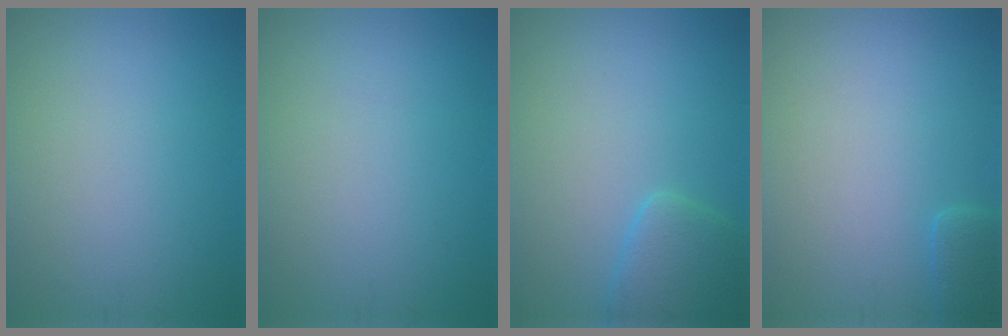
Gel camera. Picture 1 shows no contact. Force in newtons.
{"total": 0.0}
{"total": 2.9, "press": 2.9, "slide": 0.2}
{"total": 1.4, "press": 1.4, "slide": 0.1}